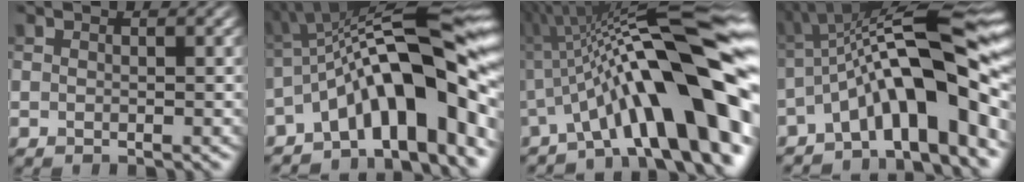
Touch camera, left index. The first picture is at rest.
{"total": 14.5, "force": [-3.5, 4.3, 13.3], "torque": [-0.175, 0.026, -0.060]}
{"total": 16.2, "force": [-2.8, 3.8, 15.5], "torque": [-0.202, 0.034, -0.048]}
{"total": 13.3, "force": [-2.9, 3.4, 12.6], "torque": [-0.182, 0.026, -0.052]}